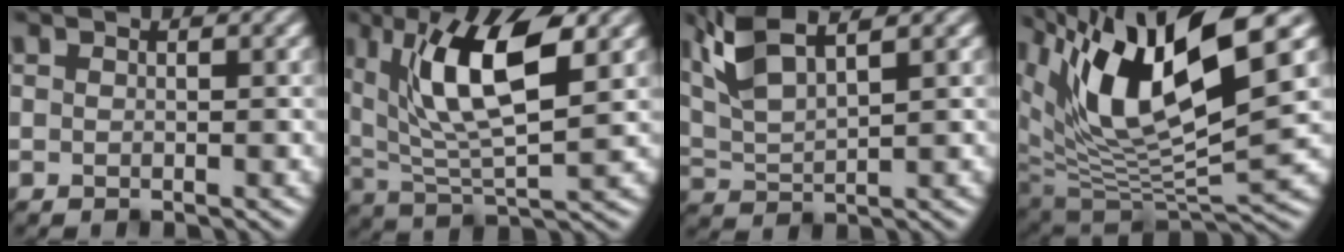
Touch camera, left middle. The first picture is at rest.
{"total": 9.7, "force": [3.6, 3.2, 8.4], "torque": [-0.151, -0.002, 0.063]}
{"total": 6.1, "force": [4.1, 1.7, 4.2], "torque": [-0.087, 0.022, 0.082]}
{"total": 12.4, "force": [6.2, 4.4, 9.8], "torque": [-0.183, 0.000, 0.122]}